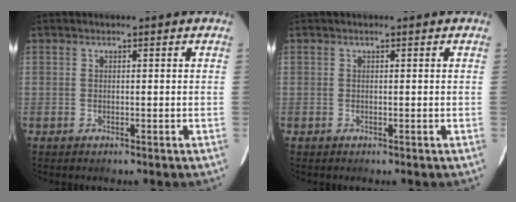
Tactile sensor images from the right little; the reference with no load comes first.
{"total": 0.0}